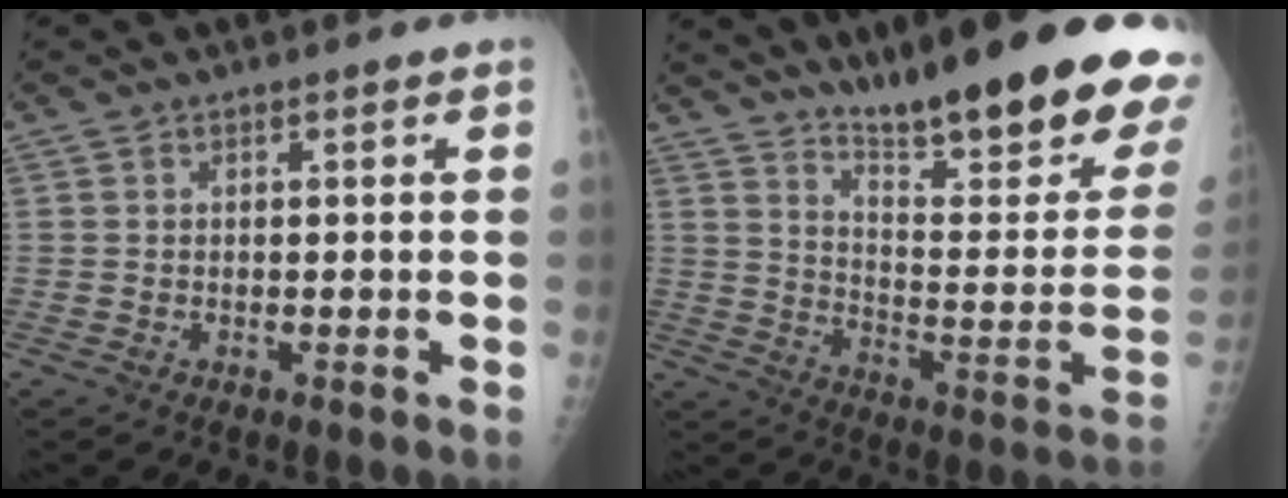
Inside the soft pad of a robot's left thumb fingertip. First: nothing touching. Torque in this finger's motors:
{"motor_torque": [1.63, 1.60, 1.49, -1.27, 0.13]}